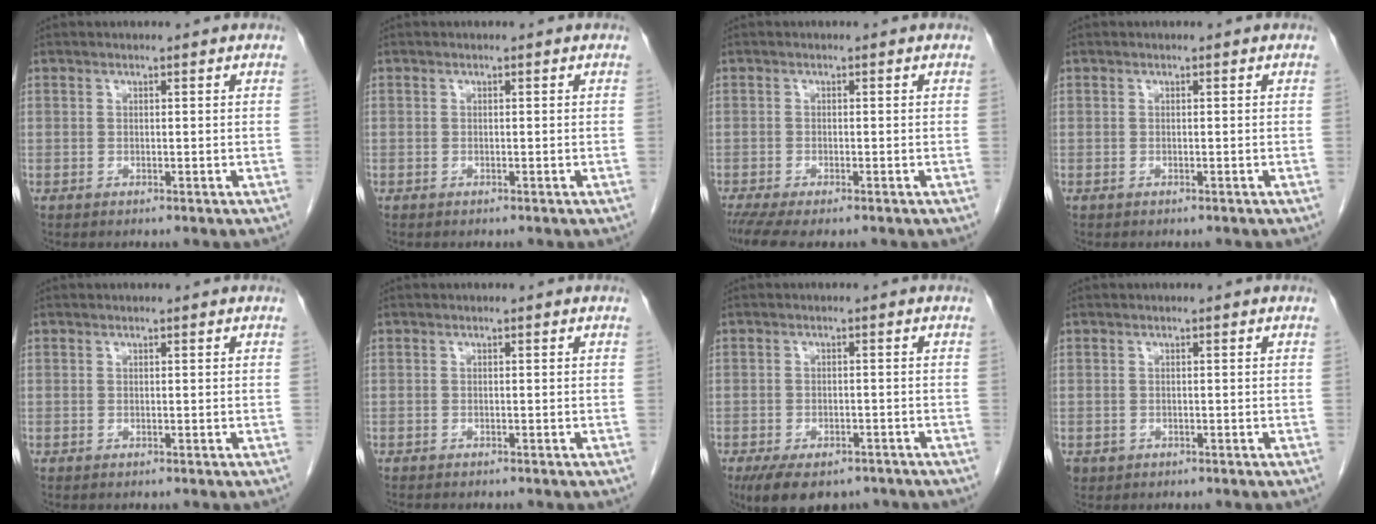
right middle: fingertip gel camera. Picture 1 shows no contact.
{"total": 0.0}
{"total": 5.9, "force": [-4.6, 1.3, 3.5], "torque": [-0.056, -0.014, -0.076]}
{"total": 0.6, "force": [-0.5, 0.3, 0.2], "torque": [-0.008, 0.001, -0.007]}
{"total": 0.0}
{"total": 2.9, "force": [-2.5, 0.7, 1.3], "torque": [-0.021, -0.006, -0.030]}
{"total": 9.8, "force": [-7.3, 4.4, 4.8], "torque": [-0.072, -0.003, -0.109]}
{"total": 1.3, "force": [-0.6, 1.1, 0.2], "torque": [-0.008, 0.003, -0.004]}